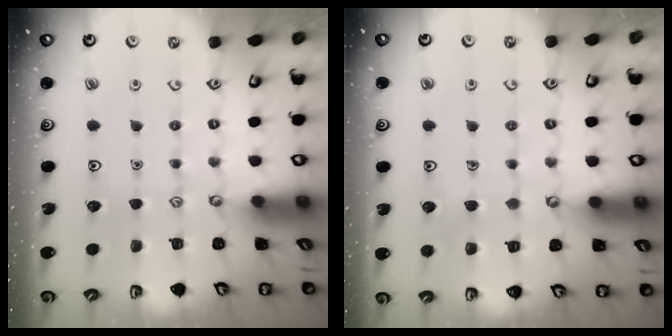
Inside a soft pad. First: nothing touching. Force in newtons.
{"total": 4.3, "press": 4.3, "slide": 0.4}